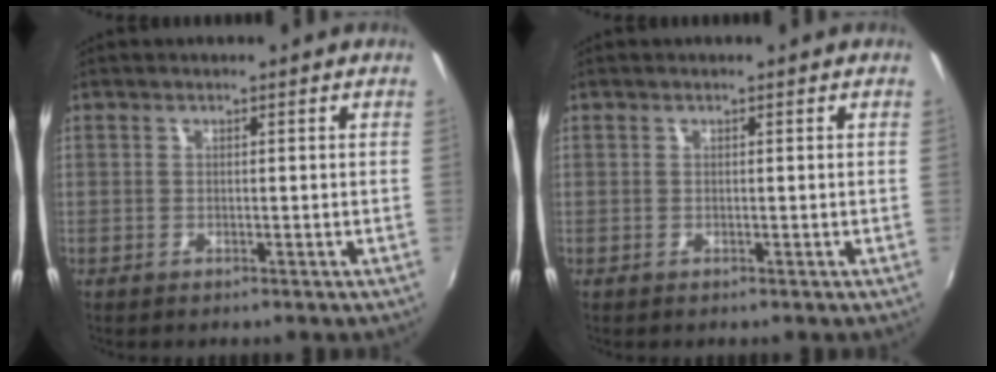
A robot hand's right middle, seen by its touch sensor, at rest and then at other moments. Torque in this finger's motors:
{"motor_torque": [-0.02, -0.02, 0.04, 0.00]}